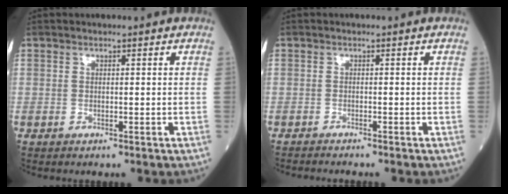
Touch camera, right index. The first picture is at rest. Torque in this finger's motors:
{"motor_torque": [0.17, -0.01, -0.03, 0.01]}